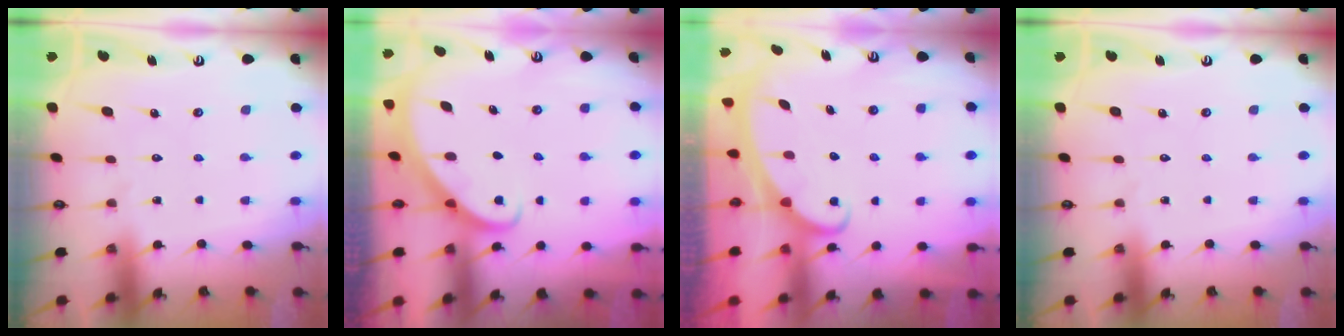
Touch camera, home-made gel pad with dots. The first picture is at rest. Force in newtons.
{"total": 2.7, "press": 2.7, "slide": 0.2}
{"total": 2.4, "press": 2.4, "slide": 0.3}
{"total": 0.0}